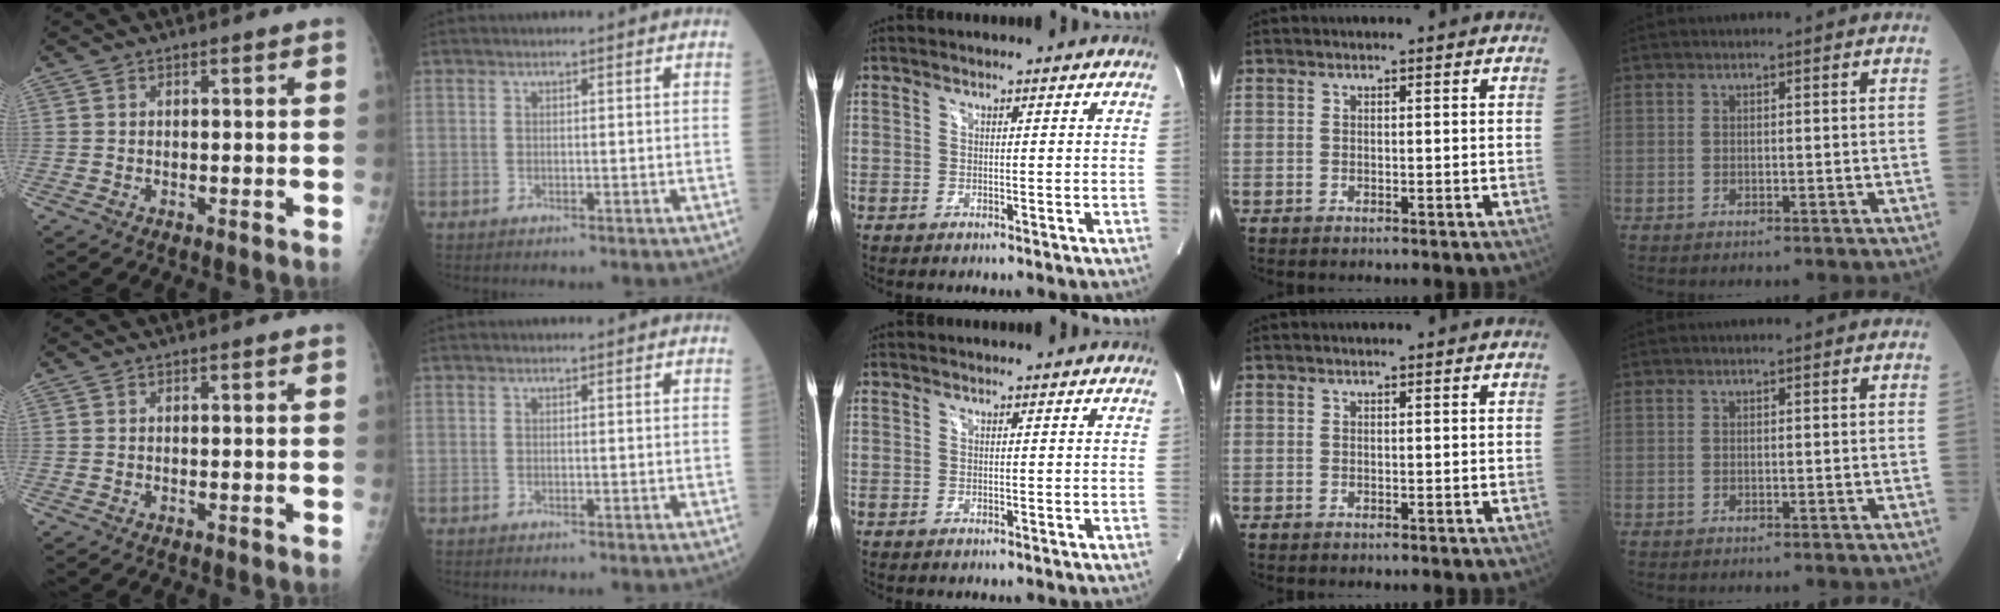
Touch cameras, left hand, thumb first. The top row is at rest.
{}